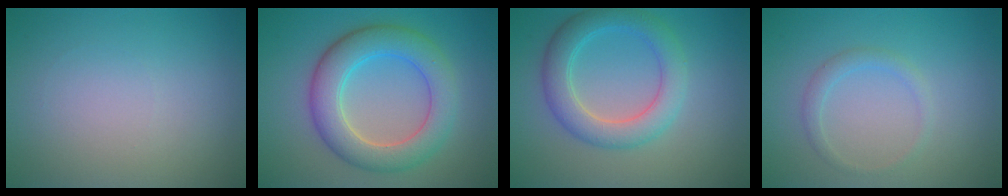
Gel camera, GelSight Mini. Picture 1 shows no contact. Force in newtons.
{"total": 6.5, "press": 6.5, "slide": 0.3}
{"total": 4.7, "press": 4.7, "slide": 0.1}
{"total": 1.4, "press": 1.4, "slide": 0.1}